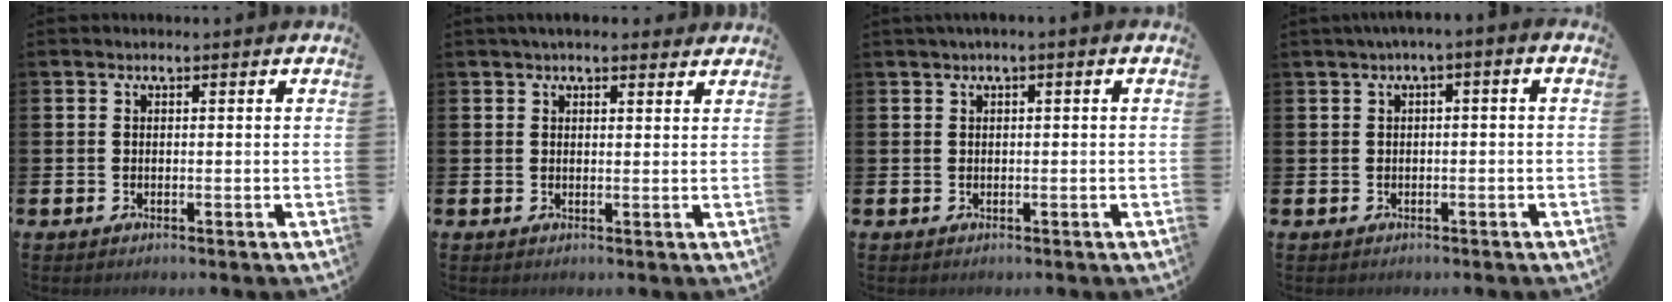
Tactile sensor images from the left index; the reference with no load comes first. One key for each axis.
{"total": 2.6, "fx": 2.4, "fy": 0.7, "fz": 0.6, "tx": -0.002, "ty": -0.008, "tz": 0.041}
{"total": 0.8, "fx": 0.1, "fy": 0.0, "fz": 0.8, "tx": -0.019, "ty": 0.002, "tz": 0.003}
{"total": 1.3, "fx": -0.6, "fy": 0.0, "fz": 1.1, "tx": -0.024, "ty": 0.005, "tz": -0.011}